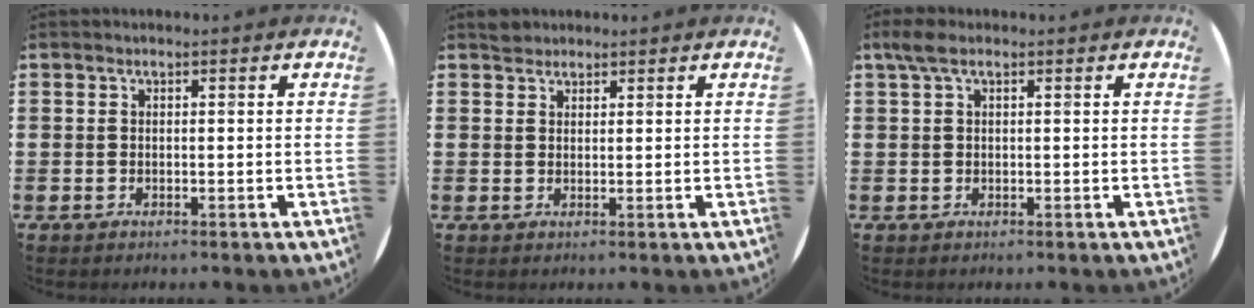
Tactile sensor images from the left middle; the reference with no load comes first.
{"total": 1.5, "force": [1.4, 0.5, -0.1], "torque": [0.007, 0.001, 0.026]}
{"total": 2.0, "force": [1.1, 0.7, 1.5], "torque": [-0.032, 0.007, 0.018]}